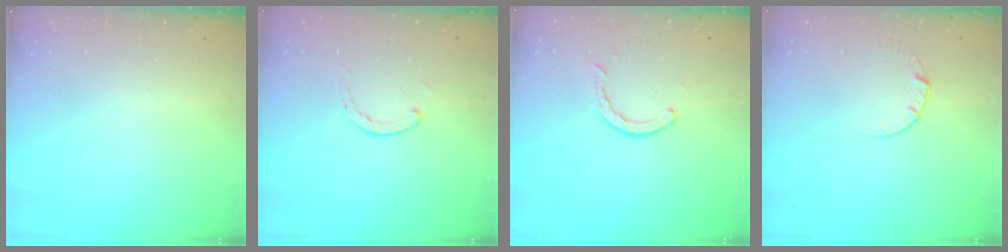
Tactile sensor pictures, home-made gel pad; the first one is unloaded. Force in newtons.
{"total": 0.7, "press": 0.6, "slide": 0.2}
{"total": 2.4, "press": 2.4, "slide": 0.1}
{"total": 4.1, "press": 4.1, "slide": 0.4}